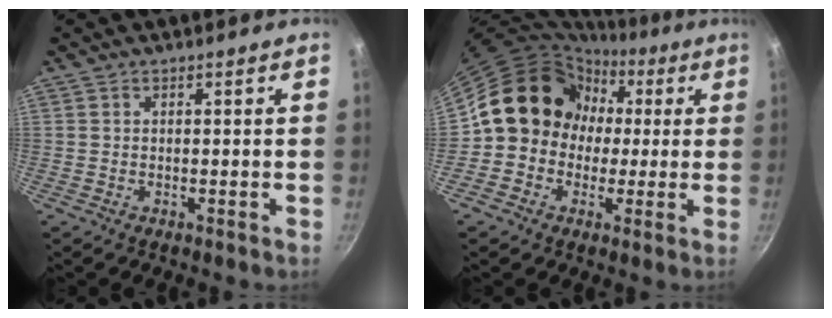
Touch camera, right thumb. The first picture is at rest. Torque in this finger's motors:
{"motor_torque": [1.16, 3.70, 0.84, -0.84, 0.18]}